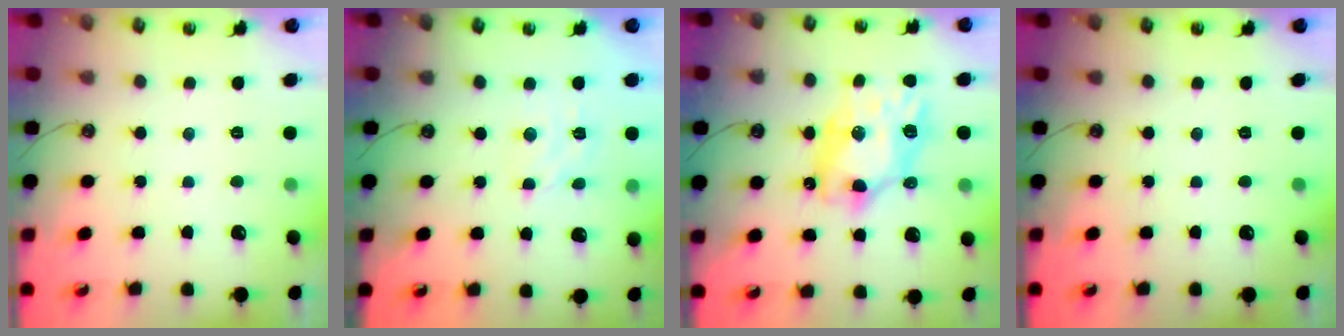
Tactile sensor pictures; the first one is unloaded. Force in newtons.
{"total": 3.4, "press": 3.4, "slide": 0.6}
{"total": 12.5, "press": 12.4, "slide": 1.4}
{"total": 0.0}